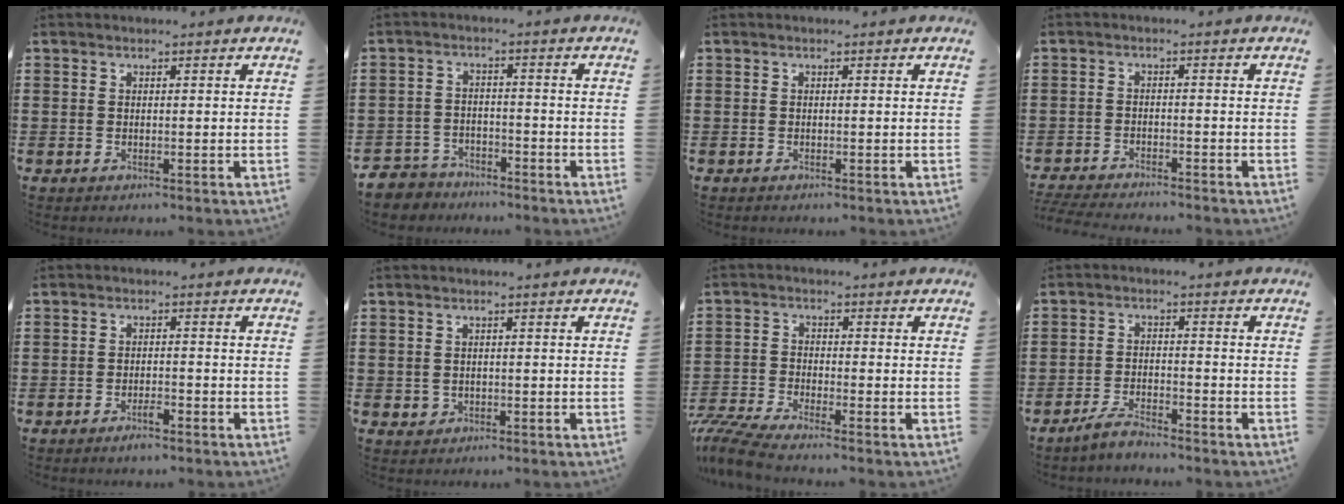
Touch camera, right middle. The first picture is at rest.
{"total": 3.9, "force": [-3.8, 1.1, -0.2], "torque": [-0.012, 0.000, -0.085]}
{"total": 0.0}
{"total": 3.2, "force": [-3.1, 0.0, 0.4], "torque": [-0.023, -0.005, -0.070]}
{"total": 1.9, "force": [-1.6, 0.4, 1.0], "torque": [-0.023, -0.001, -0.029]}
{"total": 1.0, "force": [-0.1, 0.9, 0.4], "torque": [-0.010, 0.005, -0.004]}
{"total": 4.8, "force": [-4.4, 0.2, 2.0], "torque": [-0.070, -0.019, -0.095]}
{"total": 3.4, "force": [-3.1, 0.4, 1.4], "torque": [-0.032, 0.004, -0.063]}